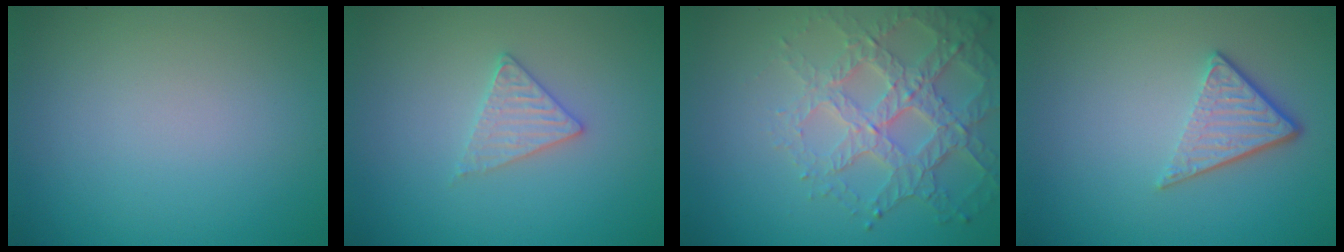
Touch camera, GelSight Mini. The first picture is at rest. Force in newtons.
{"total": 2.1, "press": 2.1, "slide": 0.3}
{"total": 5.5, "press": 4.5, "slide": 3.2}
{"total": 3.7, "press": 2.6, "slide": 2.7}